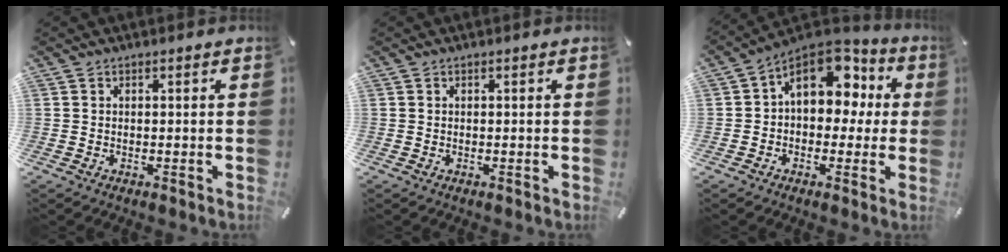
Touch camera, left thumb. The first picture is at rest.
{"total": 0.0}
{"total": 13.5, "force": [4.3, 9.5, 8.6], "torque": [-0.116, -0.020, 0.079]}